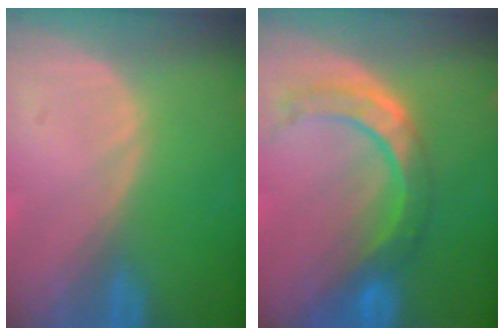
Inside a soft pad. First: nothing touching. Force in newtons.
{"total": 8.4, "press": 7.2, "slide": 4.4}